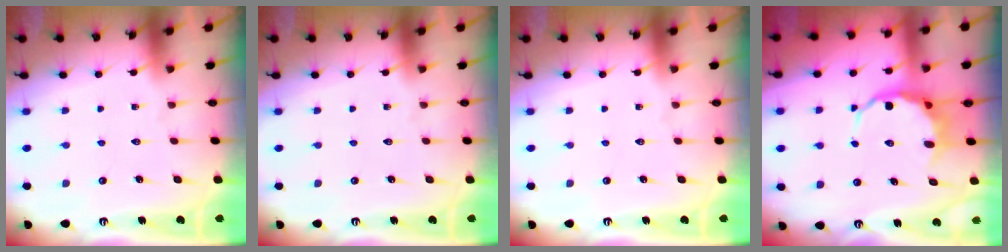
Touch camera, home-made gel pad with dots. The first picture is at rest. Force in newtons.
{"total": 0.0}
{"total": 0.0}
{"total": 6.2, "press": 6.0, "slide": 1.5}